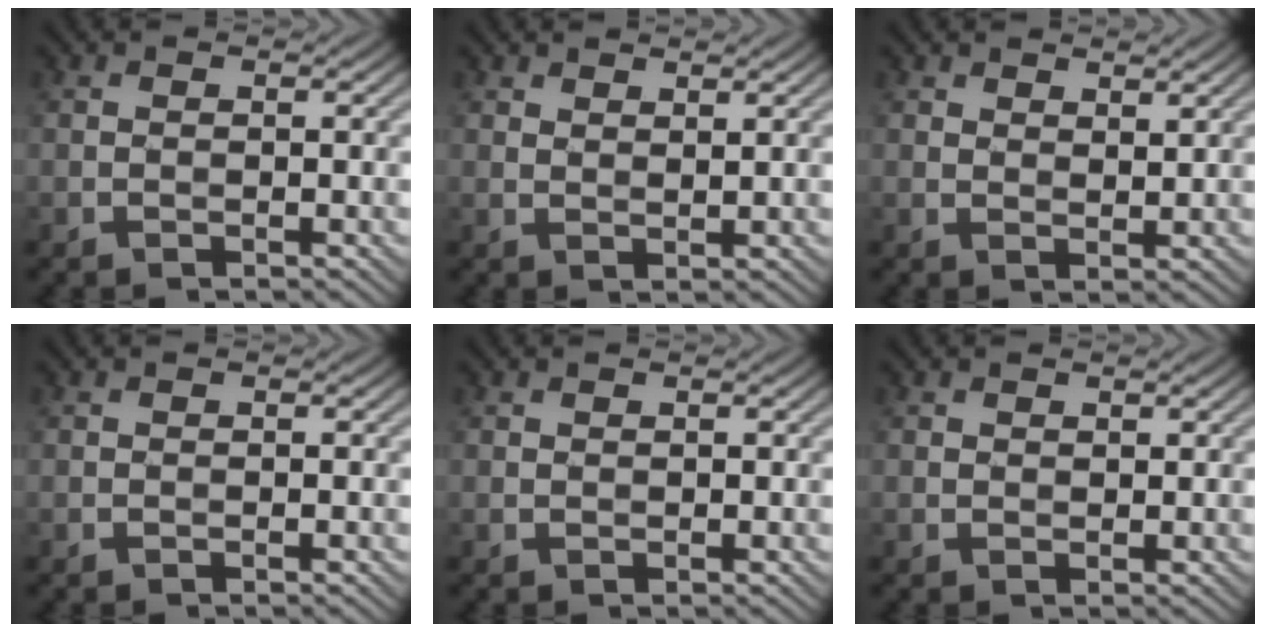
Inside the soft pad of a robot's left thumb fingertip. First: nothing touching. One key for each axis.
{"total": 2.5, "fx": 2.0, "fy": 0.8, "fz": 1.2, "tx": -0.018, "ty": -0.002, "tz": 0.040}
{"total": 3.2, "fx": 2.5, "fy": 1.3, "fz": 1.6, "tx": -0.027, "ty": -0.001, "tz": 0.049}
{"total": 0.0}
{"total": 0.6, "fx": 0.5, "fy": 0.3, "fz": 0.2, "tx": -0.004, "ty": 0.003, "tz": 0.014}
{"total": 1.3, "fx": 0.9, "fy": 0.7, "fz": 0.5, "tx": -0.007, "ty": 0.003, "tz": 0.021}